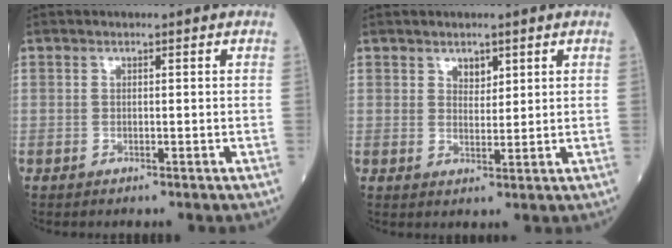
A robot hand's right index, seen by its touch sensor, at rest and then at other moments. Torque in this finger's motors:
{"motor_torque": [0.05, 0.05, 0.01, 0.00]}